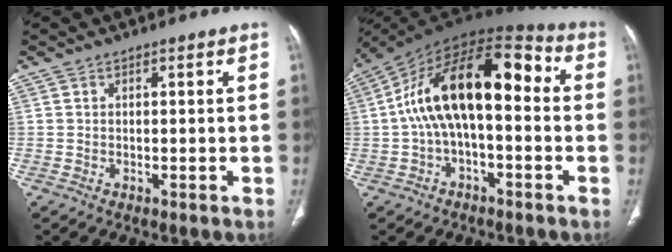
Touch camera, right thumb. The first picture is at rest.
{"total": 18.9, "force": [0.5, 9.3, 16.5], "torque": [-0.262, 0.059, -0.001]}